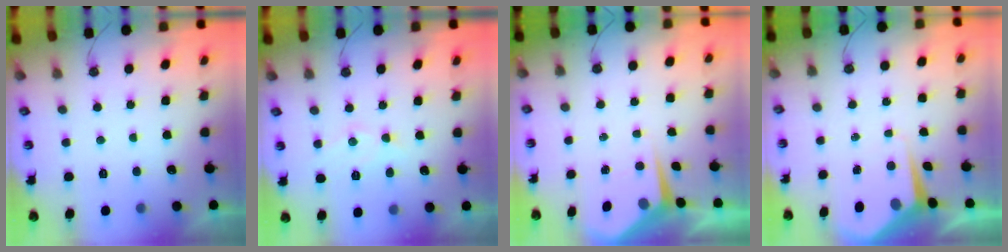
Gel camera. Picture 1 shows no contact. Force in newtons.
{"total": 8.1, "press": 8.1, "slide": 0.2}
{"total": 4.4, "press": 4.3, "slide": 0.6}
{"total": 6.8, "press": 6.8, "slide": 0.5}